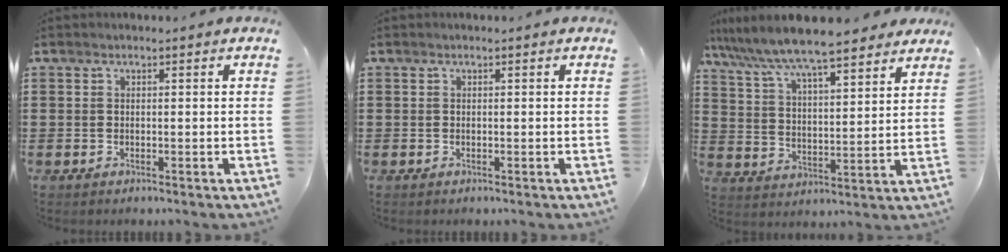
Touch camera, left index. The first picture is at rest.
{"total": 0.0}
{"total": 7.8, "force": [7.1, 0.5, 3.1], "torque": [-0.092, -0.039, 0.120]}